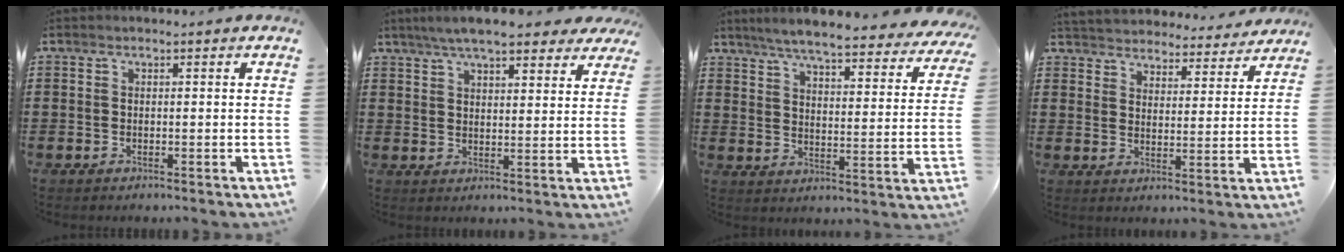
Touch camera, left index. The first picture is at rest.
{"total": 7.1, "force": [6.1, 1.1, 3.3], "torque": [-0.082, -0.006, 0.112]}
{"total": 6.3, "force": [5.8, -0.2, 2.6], "torque": [-0.077, -0.039, 0.097]}
{"total": 4.1, "force": [4.1, 0.2, -0.5], "torque": [-0.007, -0.033, 0.067]}